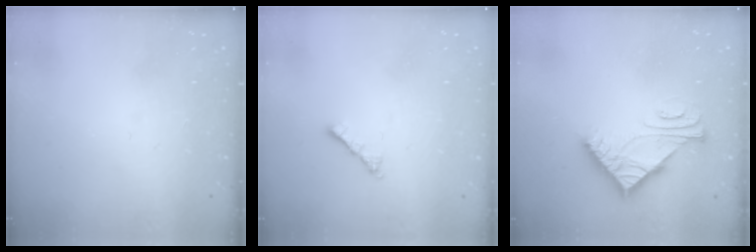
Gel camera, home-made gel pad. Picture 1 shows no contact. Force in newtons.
{"total": 1.8, "press": 1.8, "slide": 0.5}
{"total": 8.0, "press": 7.9, "slide": 0.8}